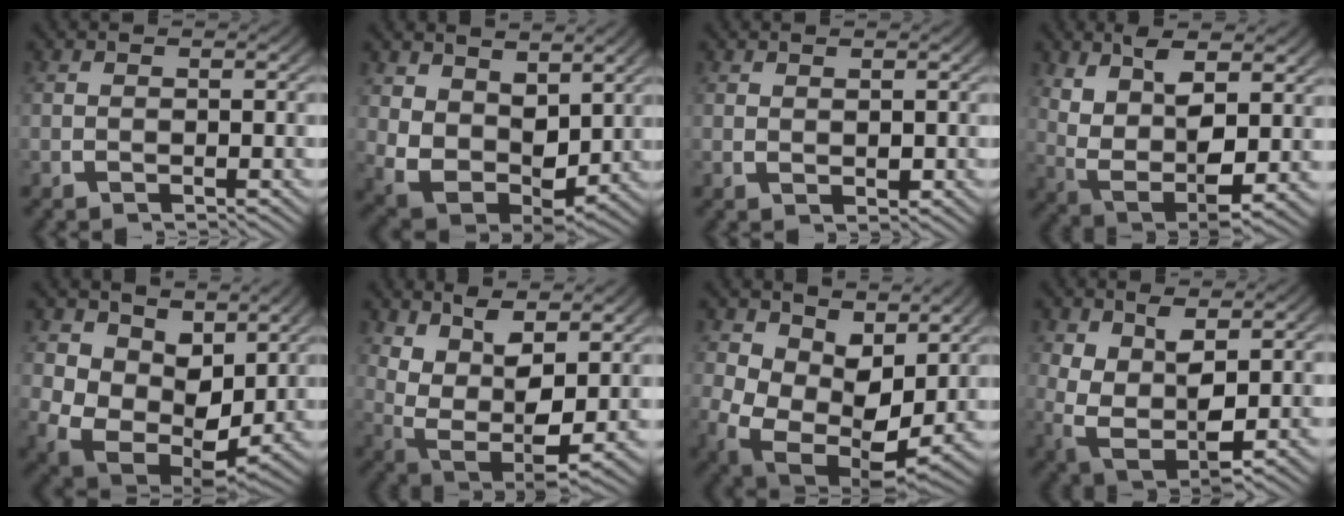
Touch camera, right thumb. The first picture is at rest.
{"total": 9.1, "force": [-0.7, 6.6, 6.2], "torque": [-0.150, -0.064, 0.015]}
{"total": 0.9, "force": [0.6, 0.5, 0.6], "torque": [-0.005, -0.006, 0.019]}
{"total": 10.9, "force": [-0.3, 6.7, 8.6], "torque": [-0.196, -0.064, 0.030]}
{"total": 10.2, "force": [-1.5, 7.1, 7.2], "torque": [-0.158, -0.070, 0.004]}
{"total": 12.1, "force": [-0.3, 8.0, 9.0], "torque": [-0.212, -0.076, 0.031]}
{"total": 11.5, "force": [-1.8, 7.9, 8.1], "torque": [-0.185, -0.080, 0.005]}
{"total": 9.1, "force": [-1.2, 6.1, 6.7], "torque": [-0.165, -0.062, 0.015]}